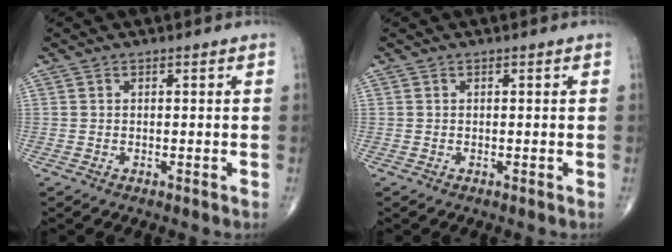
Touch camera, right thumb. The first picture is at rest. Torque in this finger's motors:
{"motor_torque": [0.02, 0.01, -0.01, -0.01, 0.00]}